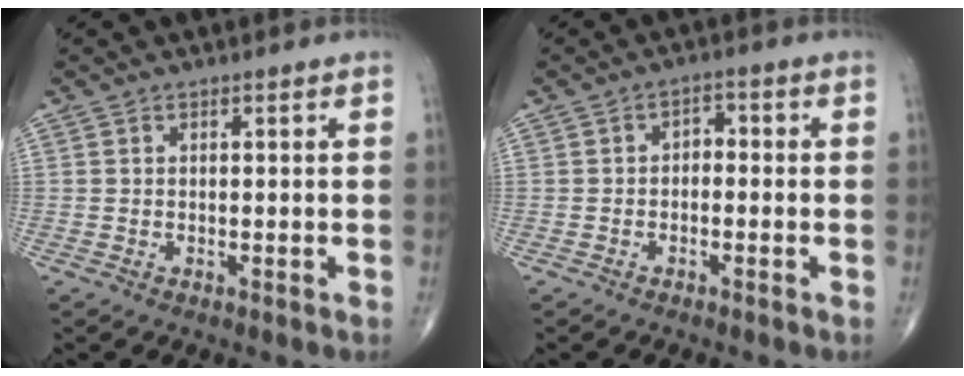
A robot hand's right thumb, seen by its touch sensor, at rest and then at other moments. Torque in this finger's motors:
{"motor_torque": [-0.13, 0.00, 0.13, 0.21, 0.00]}